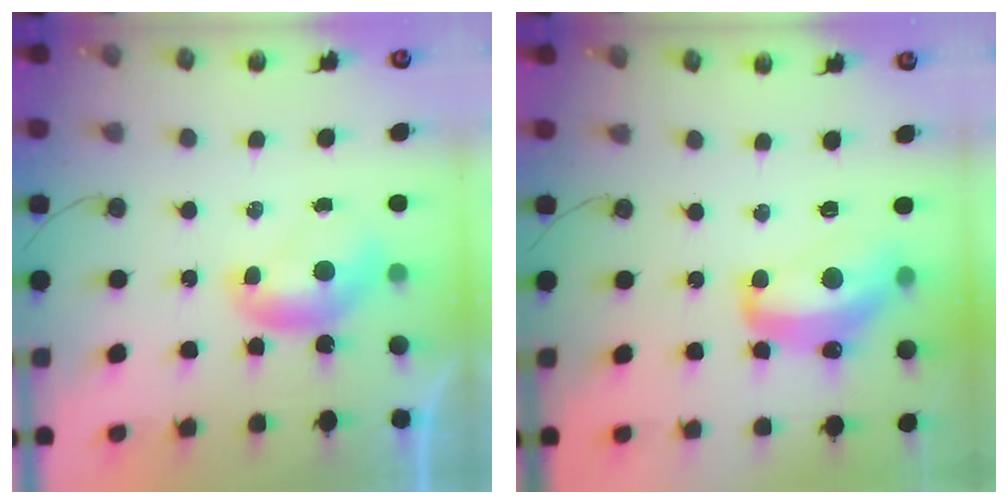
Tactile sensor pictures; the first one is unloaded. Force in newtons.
{"total": 8.8, "press": 8.8, "slide": 0.8}